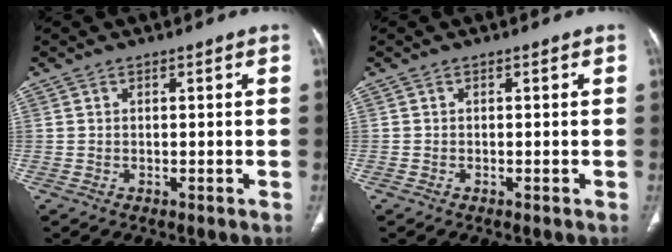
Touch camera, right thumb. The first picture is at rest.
{"total": 0.0}